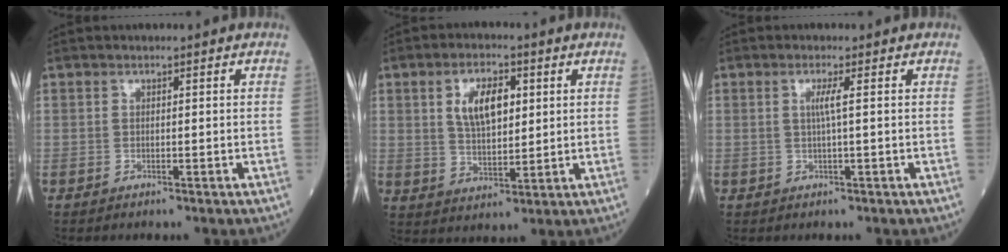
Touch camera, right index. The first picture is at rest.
{"total": 7.7, "force": [2.4, 3.4, 6.5], "torque": [-0.122, 0.008, 0.050]}
{"total": 1.8, "force": [0.3, -0.5, 1.7], "torque": [-0.036, 0.000, 0.005]}